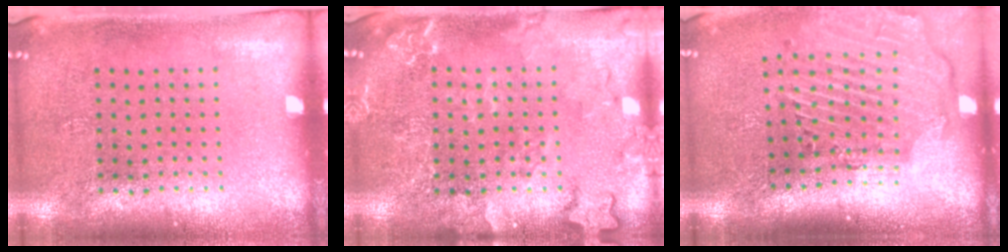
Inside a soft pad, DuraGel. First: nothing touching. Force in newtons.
{"total": 3.1, "press": 3.0, "slide": 0.4}
{"total": 2.8, "press": 2.3, "slide": 1.7}